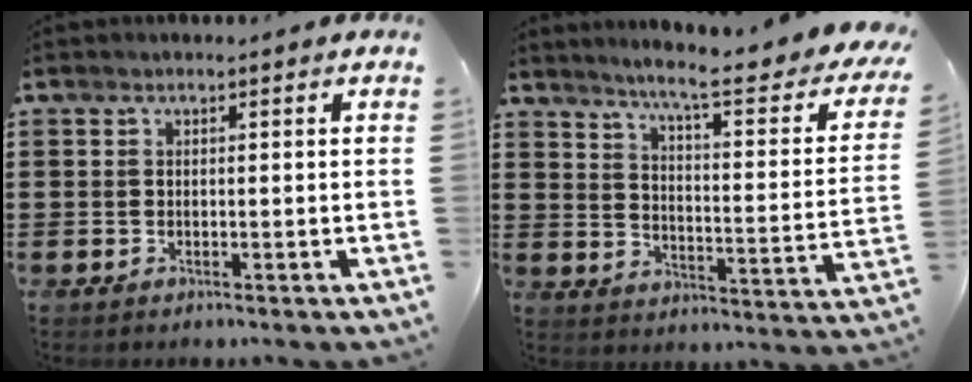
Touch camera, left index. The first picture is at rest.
{"total": 7.5, "force": [5.9, -0.3, 4.6], "torque": [-0.097, -0.045, 0.087]}